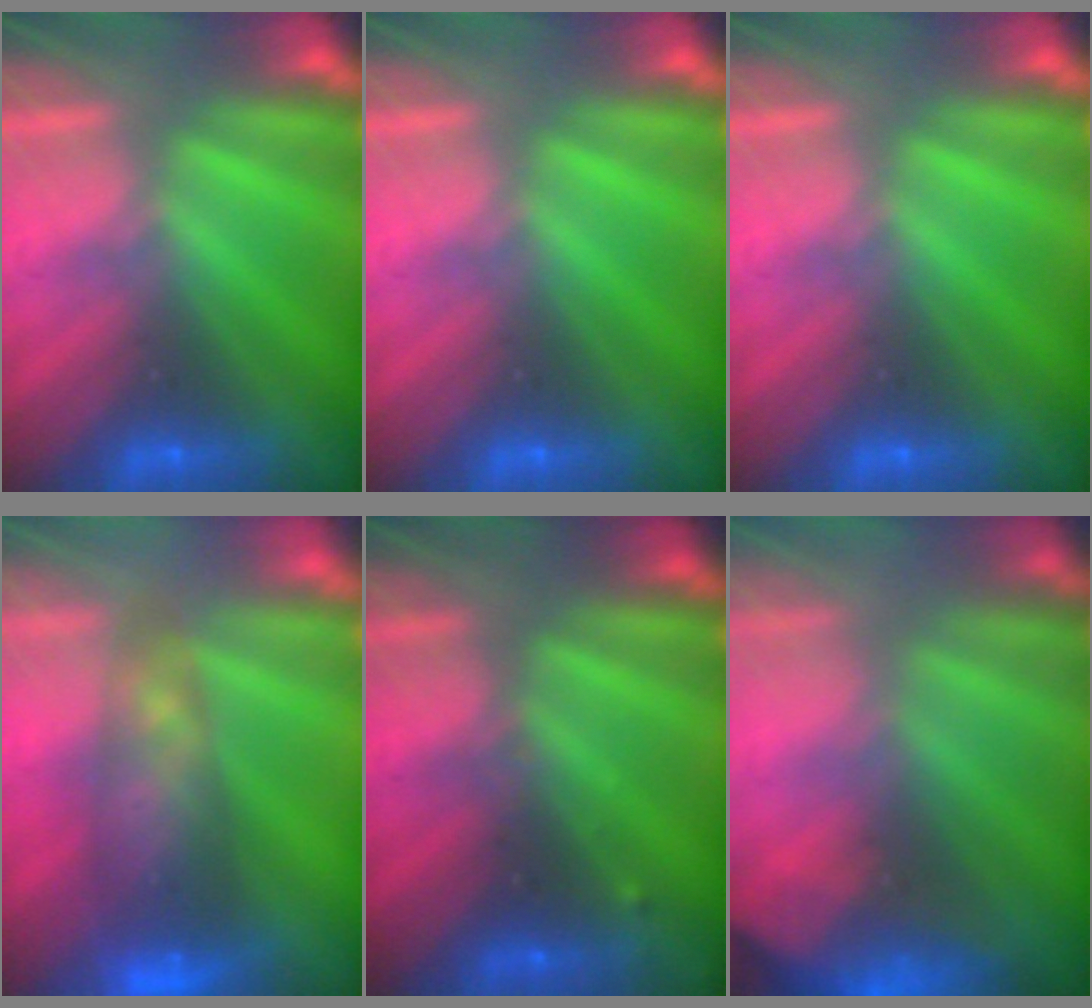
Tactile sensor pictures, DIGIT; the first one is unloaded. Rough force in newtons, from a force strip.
{"total": 0.0}
{"total": 0.0}
{"total": 7.8}
{"total": 2.7}
{"total": 8.4}